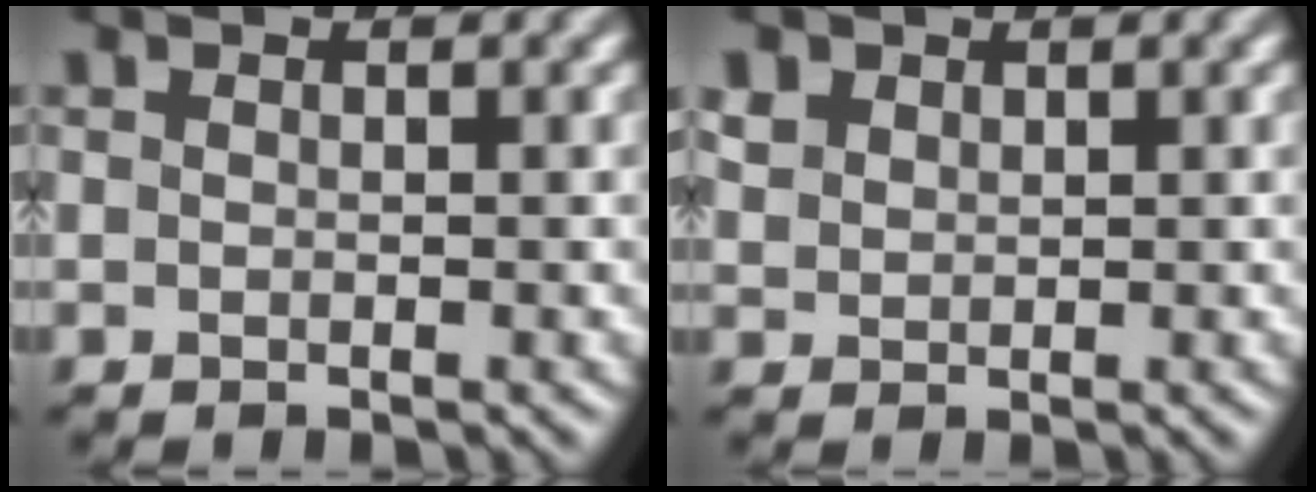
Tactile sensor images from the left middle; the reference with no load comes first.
{"total": 1.2, "force": [0.8, 0.8, -0.2], "torque": [0.005, 0.007, 0.019]}